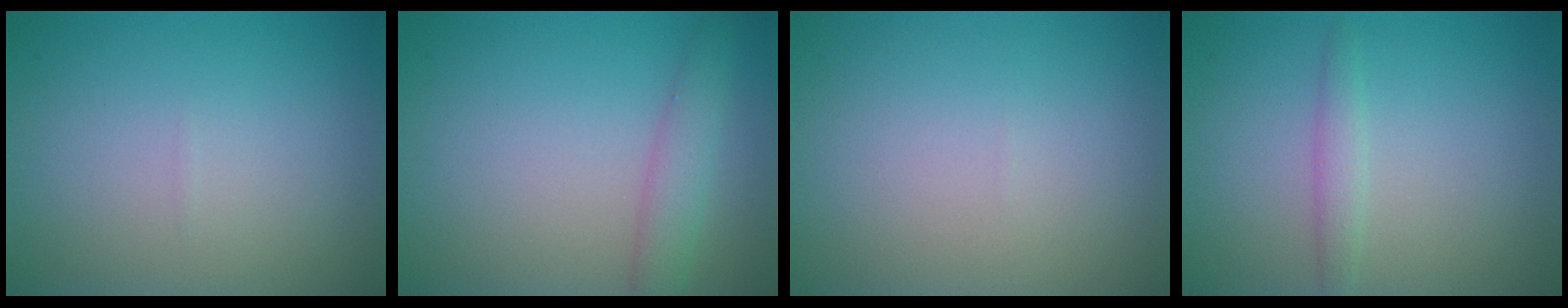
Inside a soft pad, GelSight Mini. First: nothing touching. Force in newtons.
{"total": 2.5, "press": 2.5, "slide": 0.1}
{"total": 0.0}
{"total": 1.4, "press": 1.4, "slide": 0.0}